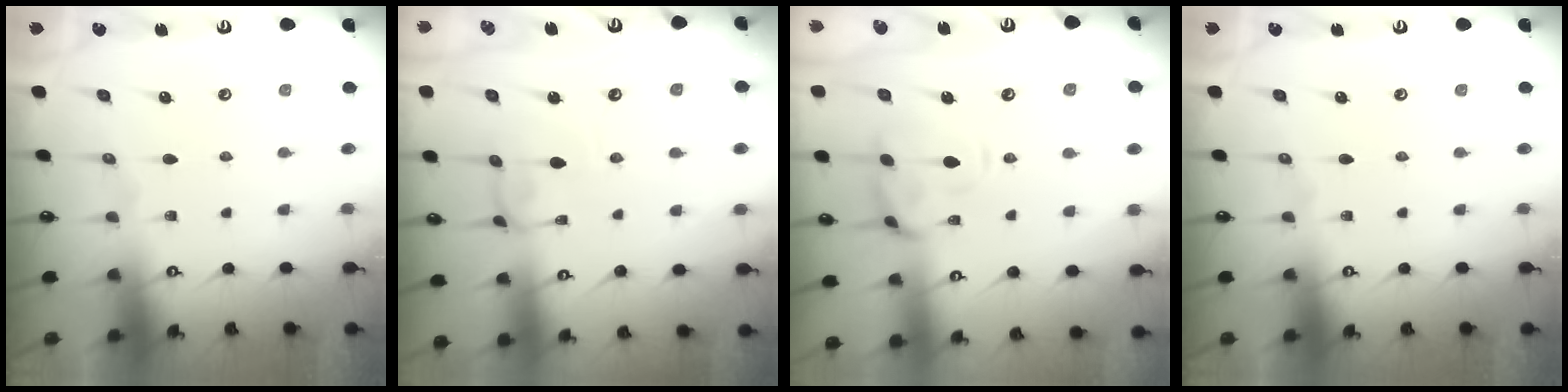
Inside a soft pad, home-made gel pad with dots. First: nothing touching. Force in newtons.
{"total": 0.8, "press": 0.7, "slide": 0.3}
{"total": 5.2, "press": 5.0, "slide": 1.3}
{"total": 0.0}